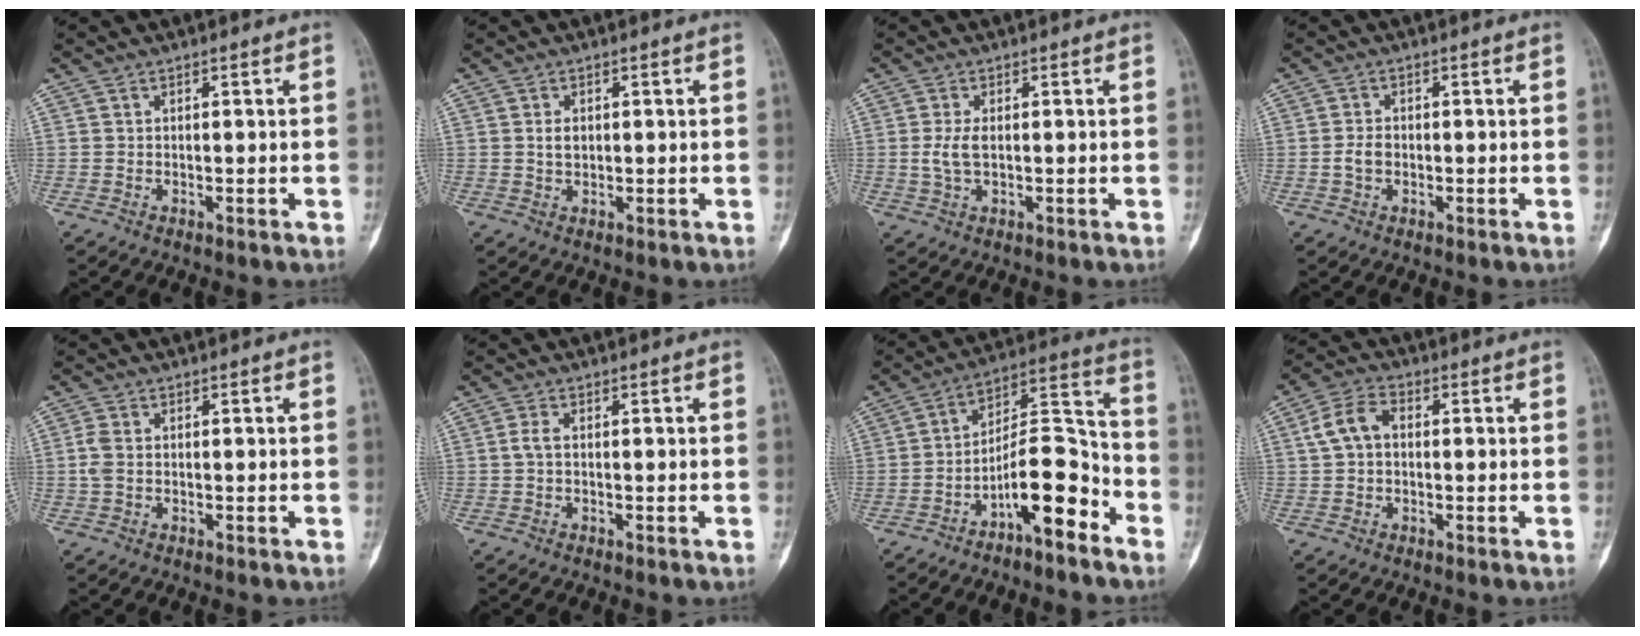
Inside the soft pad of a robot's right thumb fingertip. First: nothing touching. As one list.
[{"total": 2.1, "force": [0.3, 1.4, 1.5], "torque": [-0.025, -0.001, 0.008]}, {"total": 3.4, "force": [0.1, 1.6, 3.0], "torque": [-0.072, 0.000, 0.003]}, {"total": 2.5, "force": [-0.5, 1.7, 1.7], "torque": [-0.032, 0.008, -0.012]}, {"total": 2.5, "force": [-0.1, 1.6, 1.9], "torque": [-0.057, 0.002, -0.006]}, {"total": 1.6, "force": [-0.1, 0.7, 1.4], "torque": [-0.031, 0.000, -0.004]}, {"total": 13.2, "force": [-7.1, 4.6, 10.1], "torque": [-0.155, 0.083, -0.121]}, {"total": 6.2, "force": [0.6, 4.2, 4.6], "torque": [-0.089, 0.022, 0.003]}]